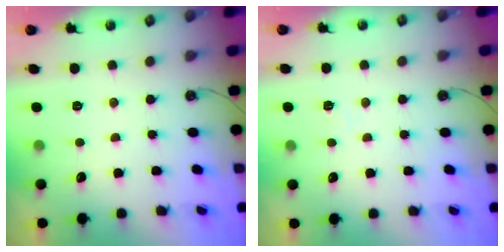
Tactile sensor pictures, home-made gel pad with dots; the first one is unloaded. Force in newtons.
{"total": 4.7, "press": 4.7, "slide": 0.5}